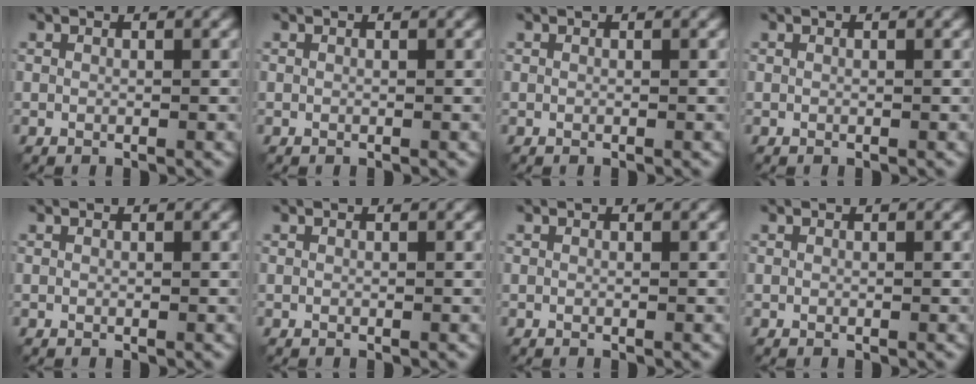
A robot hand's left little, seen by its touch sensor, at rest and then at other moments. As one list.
[{"total": 0.0}, {"total": 0.0}, {"total": 0.0}, {"total": 0.0}, {"total": 0.0}, {"total": 0.0}, {"total": 0.0}]